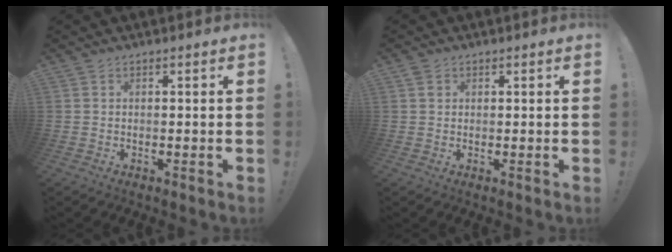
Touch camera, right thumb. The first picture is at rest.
{"total": 1.2, "force": [0.6, 1.0, 0.3], "torque": [-0.002, 0.001, 0.010]}